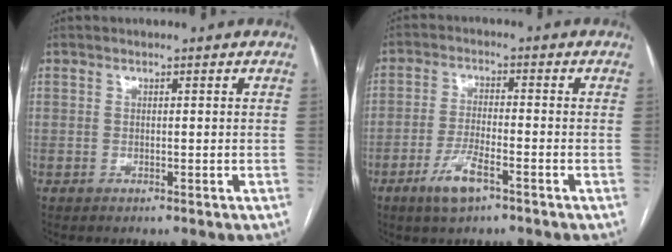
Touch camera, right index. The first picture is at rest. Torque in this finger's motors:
{"motor_torque": [0.99, -0.48, 0.36, 0.07]}